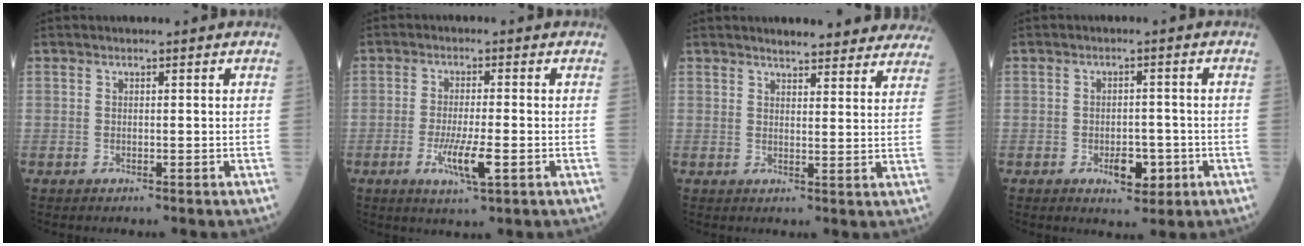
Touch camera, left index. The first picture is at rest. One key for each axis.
{"total": 5.8, "fx": -2.1, "fy": 0.5, "fz": 5.4, "tx": -0.104, "ty": -0.011, "tz": -0.036}
{"total": 14.0, "fx": 13.0, "fy": 2.8, "fz": 4.3, "tx": -0.025, "ty": -0.003, "tz": 0.135}
{"total": 4.4, "fx": -1.9, "fy": 2.3, "fz": 3.3, "tx": -0.044, "ty": 0.003, "tz": -0.020}